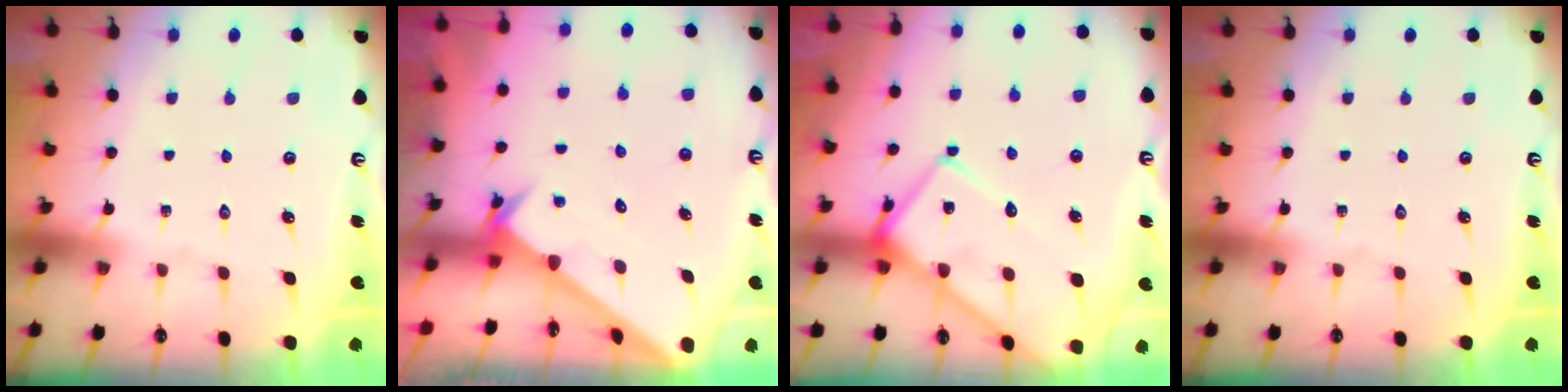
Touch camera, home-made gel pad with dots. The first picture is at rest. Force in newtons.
{"total": 2.6, "press": 2.6, "slide": 0.2}
{"total": 13.6, "press": 13.5, "slide": 1.5}
{"total": 0.0}